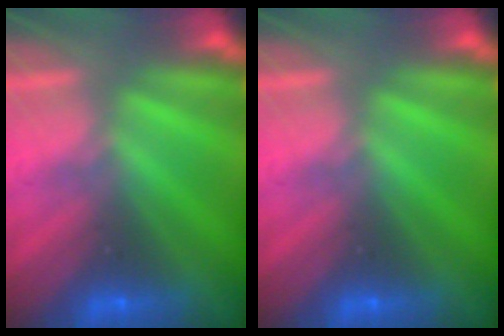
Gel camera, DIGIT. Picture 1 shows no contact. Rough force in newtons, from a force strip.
{"total": 0.0}